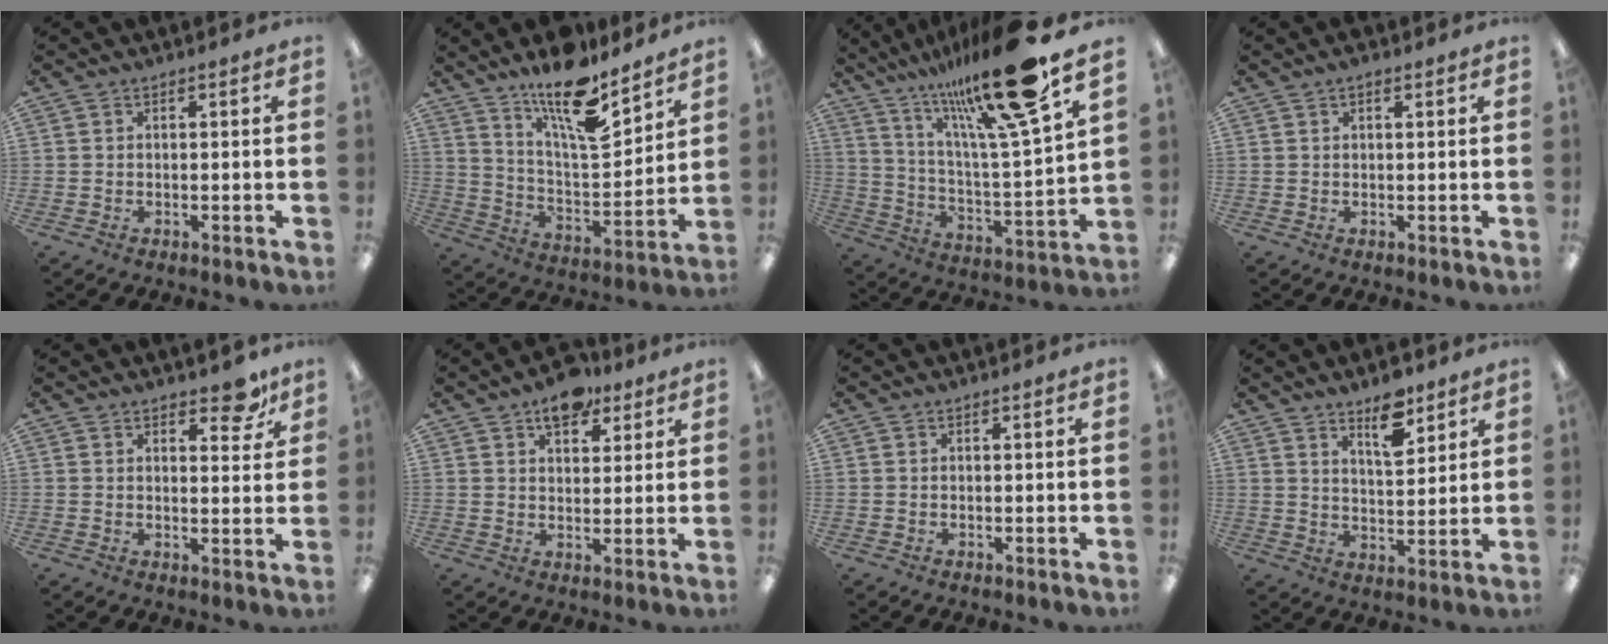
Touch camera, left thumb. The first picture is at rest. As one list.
[{"total": 16.4, "force": [12.5, 4.6, 9.6], "torque": [-0.163, -0.083, 0.210]}, {"total": 23.9, "force": [18.0, 3.1, 15.4], "torque": [-0.263, -0.104, 0.283]}, {"total": 1.2, "force": [0.7, 0.5, 0.8], "torque": [-0.017, 0.002, 0.013]}, {"total": 6.8, "force": [4.9, 3.0, 3.6], "torque": [-0.027, -0.028, 0.079]}, {"total": 8.0, "force": [5.7, 4.2, 3.6], "torque": [-0.031, -0.031, 0.096]}, {"total": 0.0}, {"total": 8.6, "force": [6.2, 3.5, 4.9], "torque": [-0.063, -0.038, 0.104]}]